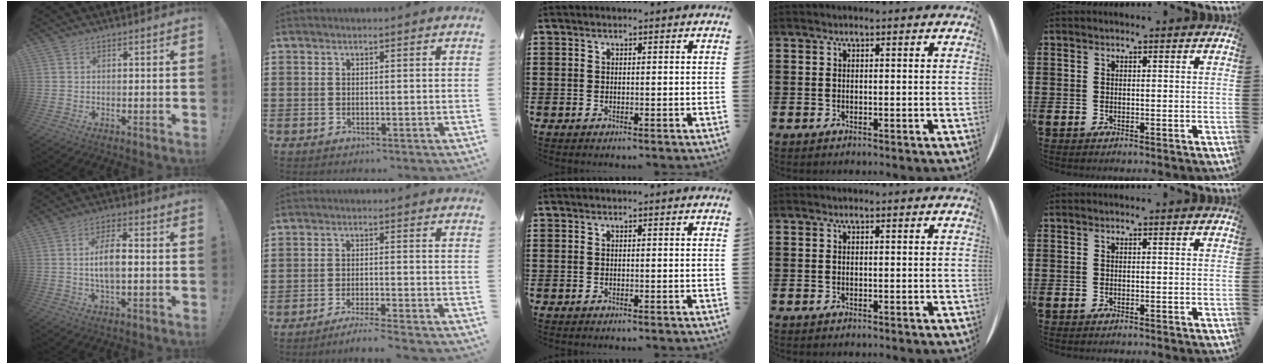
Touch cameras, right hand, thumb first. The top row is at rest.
{"thumb": {"total": 7.8, "force": [-0.4, 3.0, 7.2], "torque": [-0.131, 0.004, -0.012]}, "index": {"total": 3.3, "force": [-3.0, -0.4, 1.1], "torque": [-0.019, -0.002, -0.060]}}